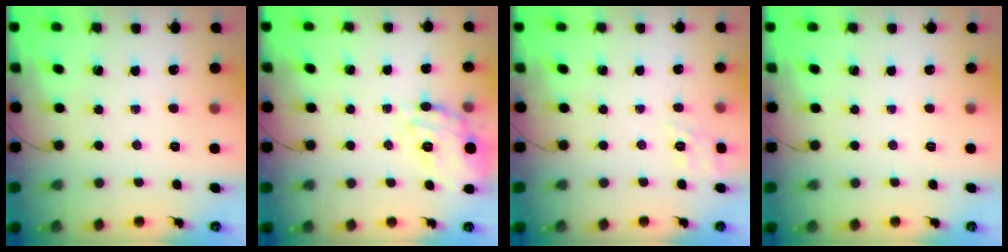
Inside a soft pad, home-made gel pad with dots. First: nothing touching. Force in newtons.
{"total": 17.9, "press": 17.9, "slide": 0.4}
{"total": 9.0, "press": 8.9, "slide": 1.8}
{"total": 0.0}